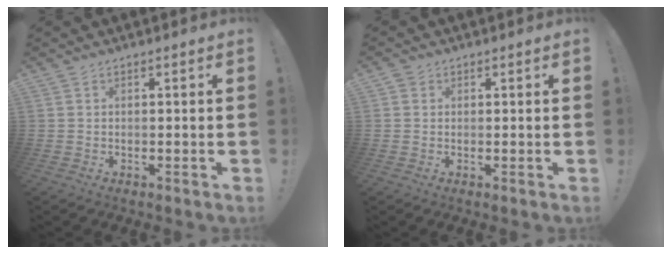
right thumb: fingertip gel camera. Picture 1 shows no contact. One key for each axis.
{"total": 1.1, "fx": 0.5, "fy": 0.9, "fz": 0.1, "tx": -0.002, "ty": 0.002, "tz": 0.009}